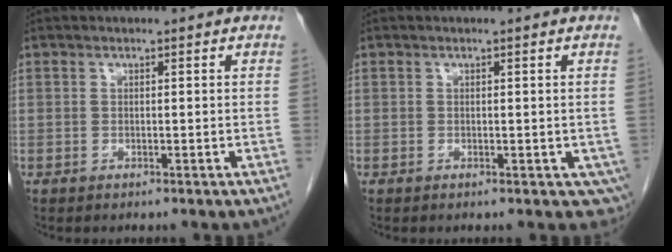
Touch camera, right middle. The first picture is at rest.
{"total": 2.8, "force": [-0.4, 1.8, 2.1], "torque": [-0.017, -0.001, -0.003]}